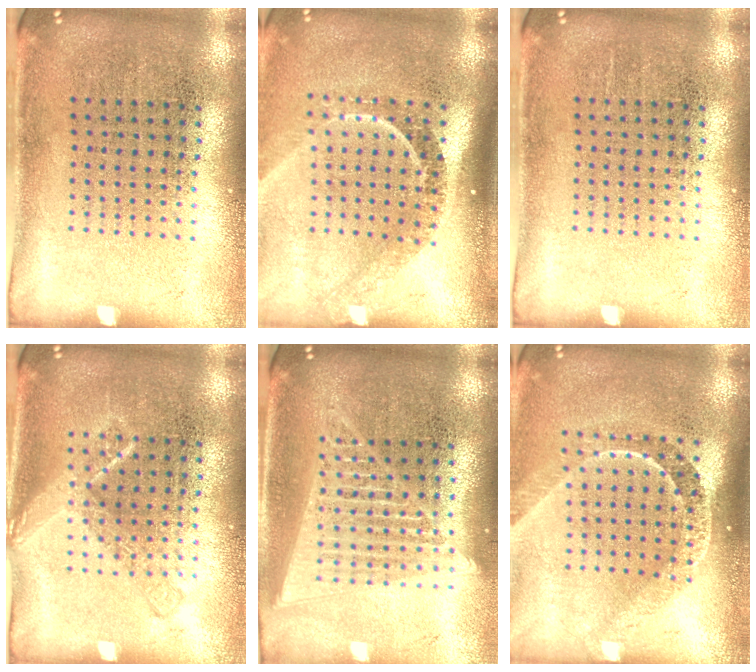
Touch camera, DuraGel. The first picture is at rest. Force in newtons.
{"total": 2.3, "press": 1.6, "slide": 1.6}
{"total": 0.0}
{"total": 1.3, "press": 1.3, "slide": 0.2}
{"total": 1.8, "press": 1.6, "slide": 0.9}
{"total": 2.1, "press": 1.5, "slide": 1.5}